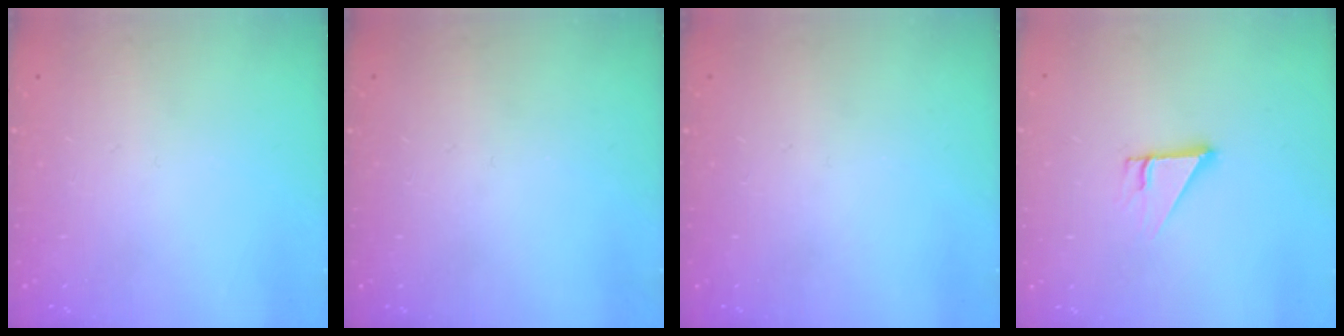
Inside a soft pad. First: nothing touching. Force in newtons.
{"total": 0.0}
{"total": 0.0}
{"total": 2.9, "press": 2.9, "slide": 0.1}